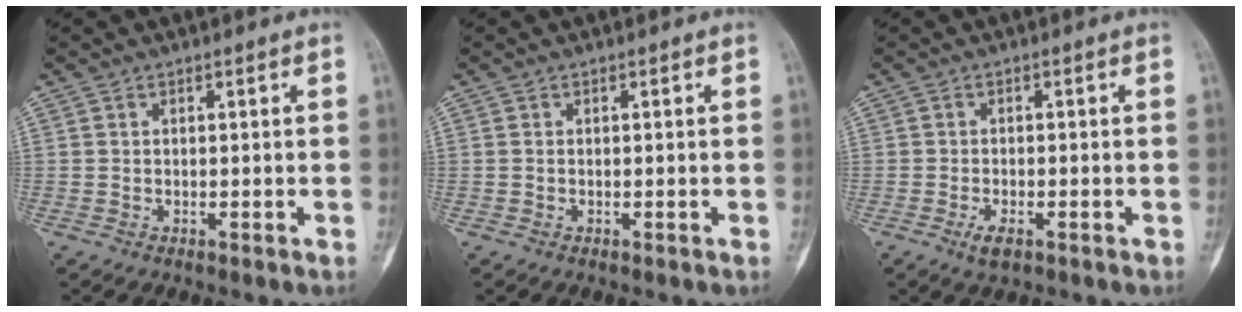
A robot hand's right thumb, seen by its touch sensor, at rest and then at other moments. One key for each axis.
{"total": 0.0}
{"total": 2.6, "fx": -1.3, "fy": 1.2, "fz": 1.9, "tx": -0.039, "ty": 0.000, "tz": -0.023}